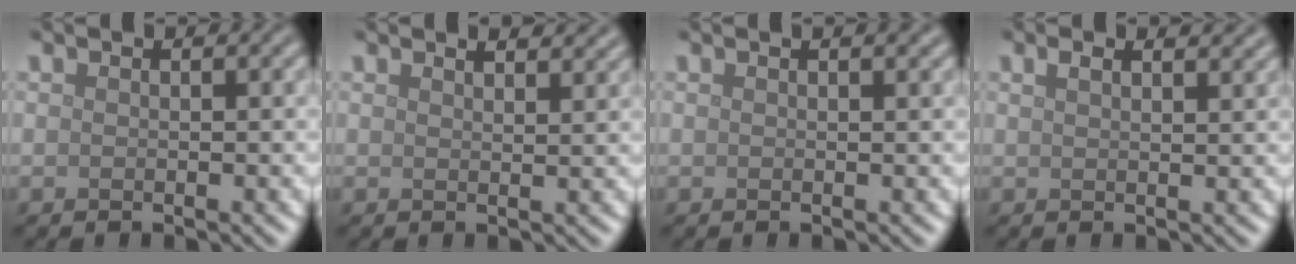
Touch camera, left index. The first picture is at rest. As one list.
[{"total": 2.5, "force": [2.2, 0.7, 1.0], "torque": [-0.008, 0.008, 0.022]}, {"total": 1.1, "force": [0.7, 0.3, 0.8], "torque": [-0.008, 0.003, 0.009]}, {"total": 2.8, "force": [2.1, 1.0, 1.6], "torque": [-0.018, 0.011, 0.024]}]